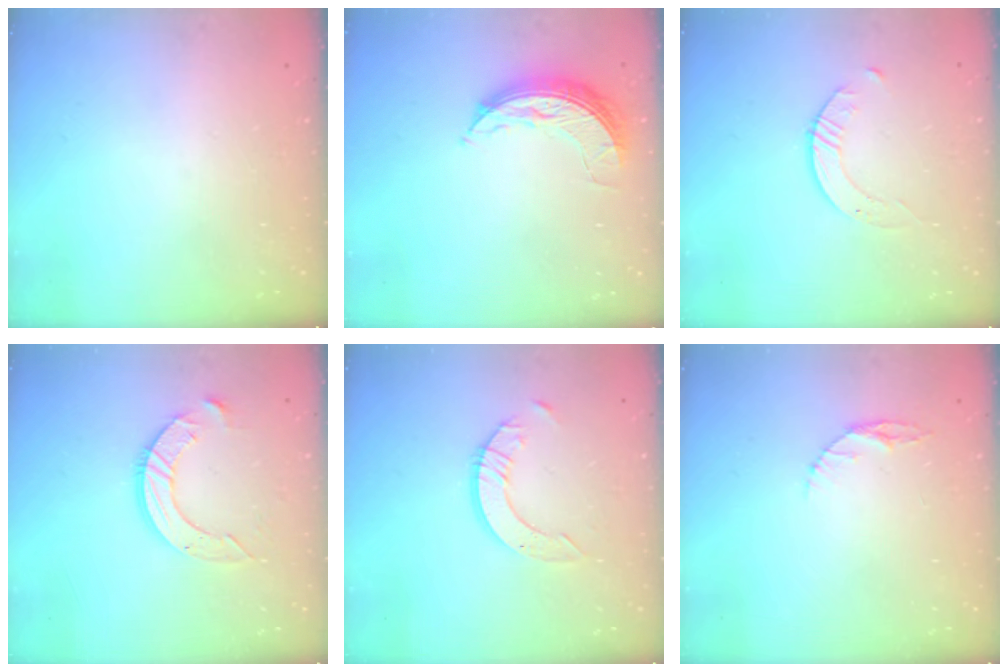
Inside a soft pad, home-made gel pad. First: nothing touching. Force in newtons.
{"total": 7.6, "press": 7.6, "slide": 0.1}
{"total": 2.8, "press": 2.8, "slide": 0.3}
{"total": 10.0, "press": 10.0, "slide": 1.0}
{"total": 6.1, "press": 6.1, "slide": 0.6}
{"total": 4.7, "press": 4.7, "slide": 0.6}